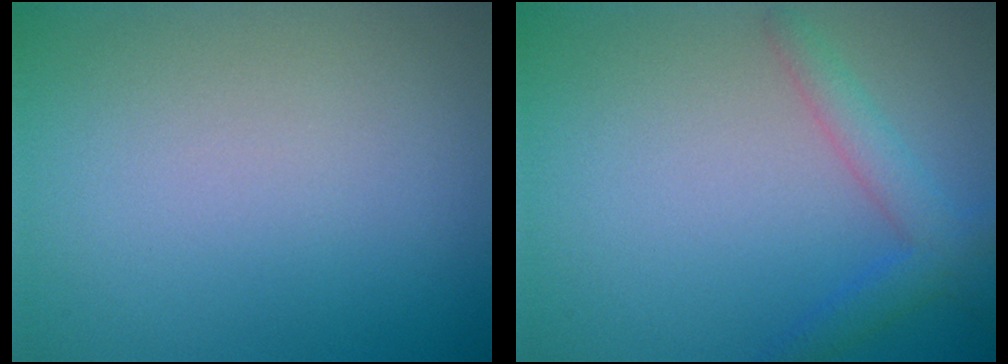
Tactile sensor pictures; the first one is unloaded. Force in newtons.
{"total": 2.7, "press": 2.7, "slide": 0.2}